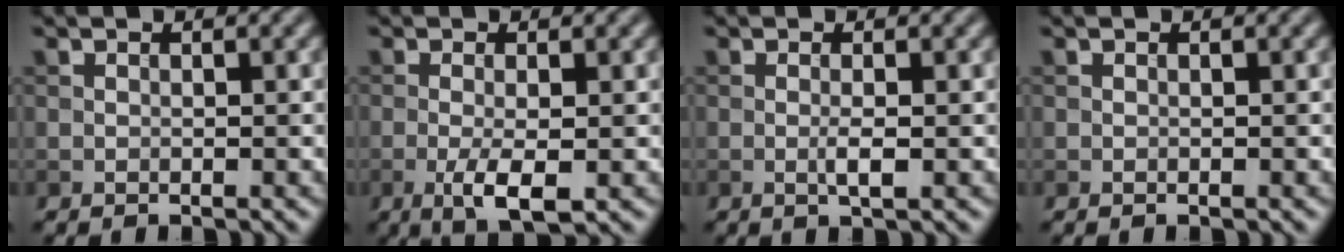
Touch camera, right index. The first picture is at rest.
{"total": 3.4, "force": [-1.0, 0.9, 3.1], "torque": [-0.060, -0.007, -0.018]}
{"total": 1.5, "force": [-0.3, 0.2, 1.4], "torque": [-0.029, -0.003, -0.007]}
{"total": 0.0}